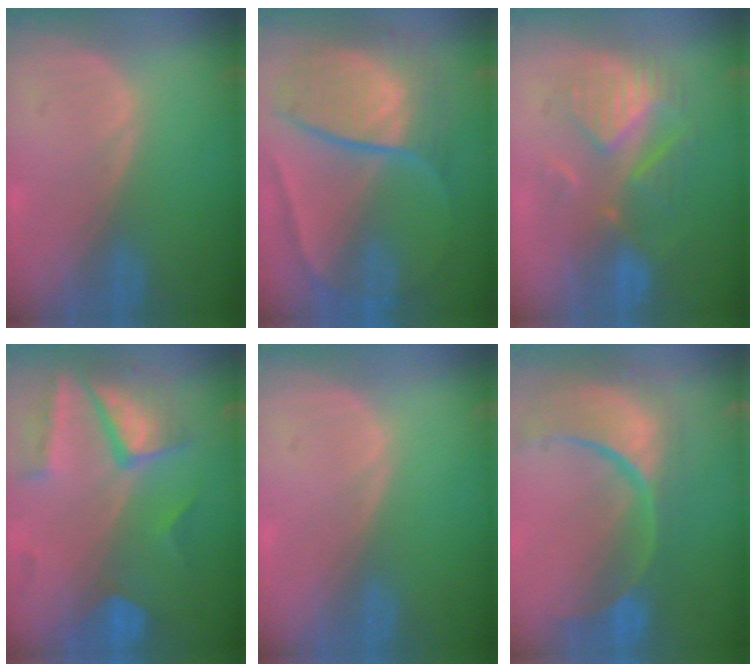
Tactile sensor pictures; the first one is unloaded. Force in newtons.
{"total": 10.8, "press": 10.8, "slide": 1.1}
{"total": 8.4, "press": 8.3, "slide": 1.3}
{"total": 9.6, "press": 8.3, "slide": 4.9}
{"total": 0.0}
{"total": 13.7, "press": 10.9, "slide": 8.4}